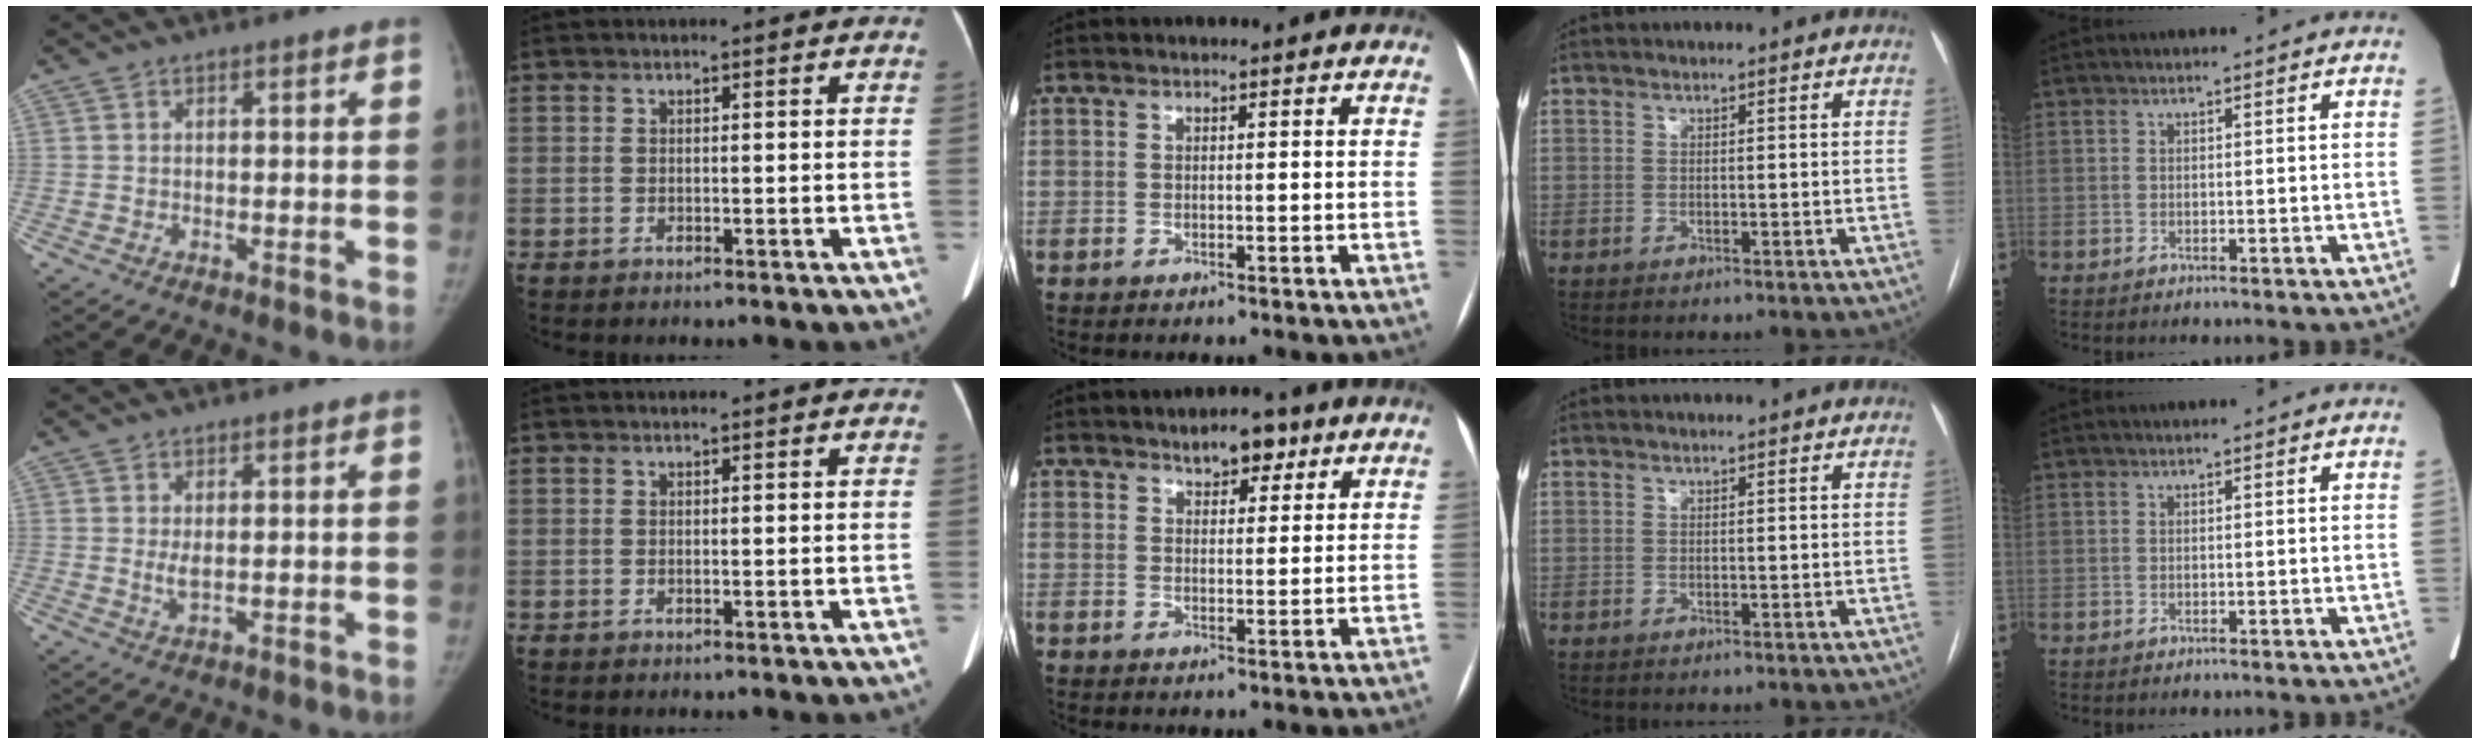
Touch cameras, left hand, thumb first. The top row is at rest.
{"thumb": {"total": 2.2, "force": [0.3, 1.0, 2.0], "torque": [-0.038, -0.007, 0.011]}, "middle": {"total": 4.5, "force": [3.1, 2.0, 2.6], "torque": [-0.038, 0.007, 0.047]}}